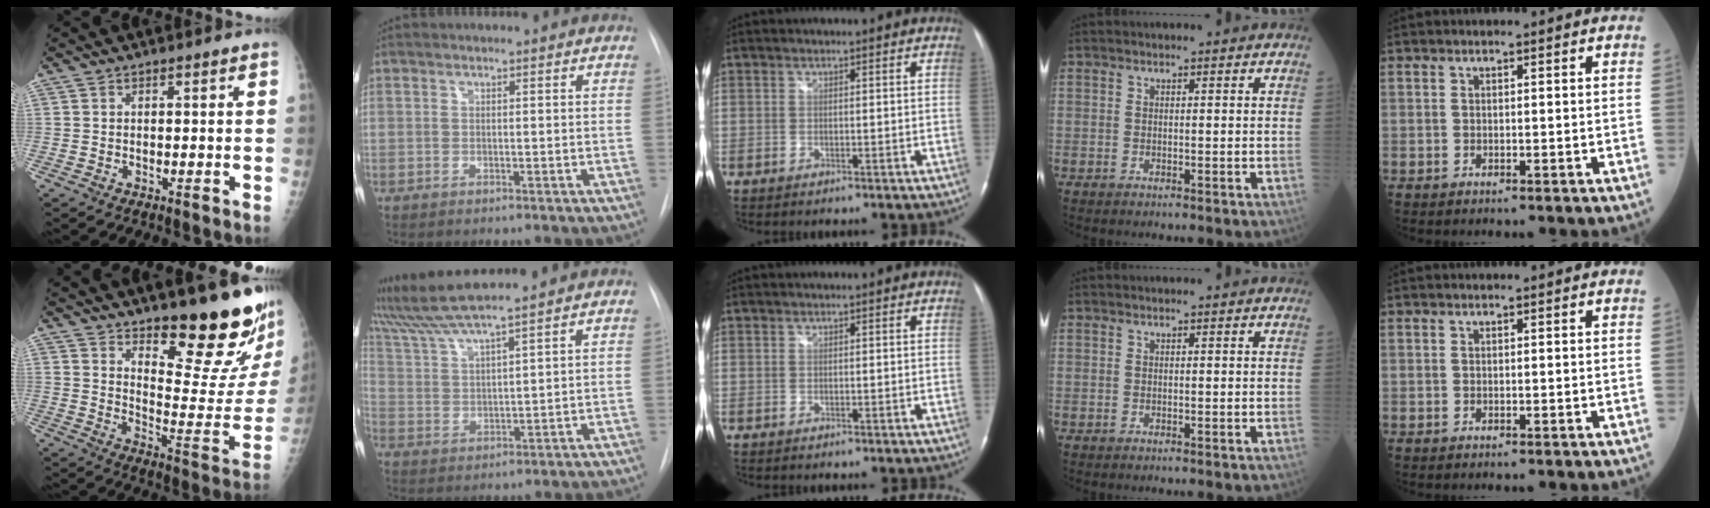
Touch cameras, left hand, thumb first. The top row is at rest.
{"thumb": {"total": 20.2, "force": [15.4, 4.3, 12.4], "torque": [-0.139, -0.145, 0.215]}, "index": {"total": 9.8, "force": [8.6, -1.6, 4.3], "torque": [-0.088, 0.022, 0.165]}}